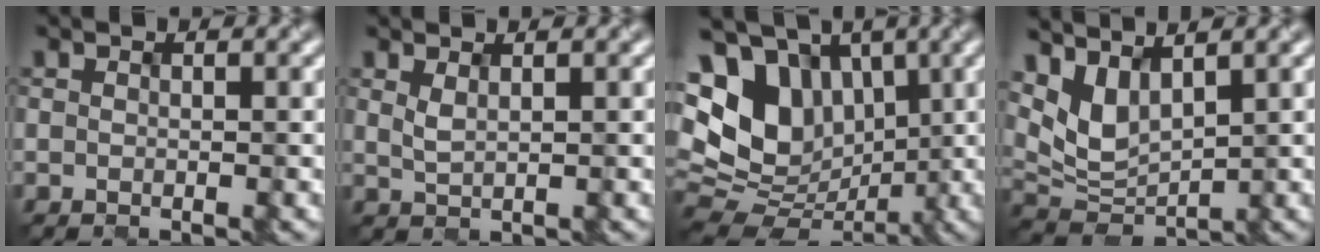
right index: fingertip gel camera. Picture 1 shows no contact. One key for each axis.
{"total": 1.0, "fx": 0.6, "fy": 0.3, "fz": 0.8, "tx": -0.019, "ty": -0.005, "tz": 0.014}
{"total": 12.9, "fx": 3.2, "fy": 9.6, "fz": 7.9, "tx": -0.162, "ty": 0.019, "tz": 0.066}
{"total": 4.4, "fx": 2.4, "fy": 2.3, "fz": 3.0, "tx": -0.067, "ty": -0.007, "tz": 0.051}